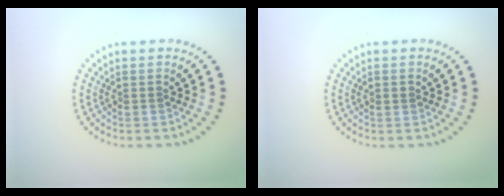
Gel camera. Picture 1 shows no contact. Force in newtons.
{"total": 0.9, "press": 0.9, "slide": 0.1}